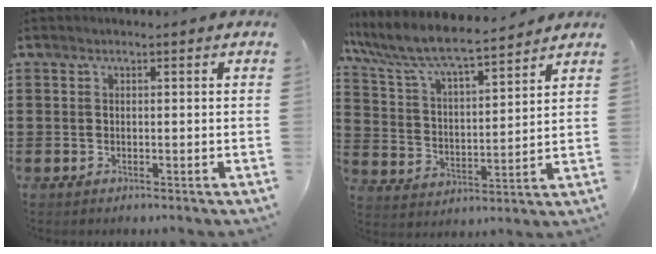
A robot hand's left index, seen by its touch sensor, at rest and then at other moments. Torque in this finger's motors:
{"motor_torque": [1.07, -1.07, 0.46, 0.21]}